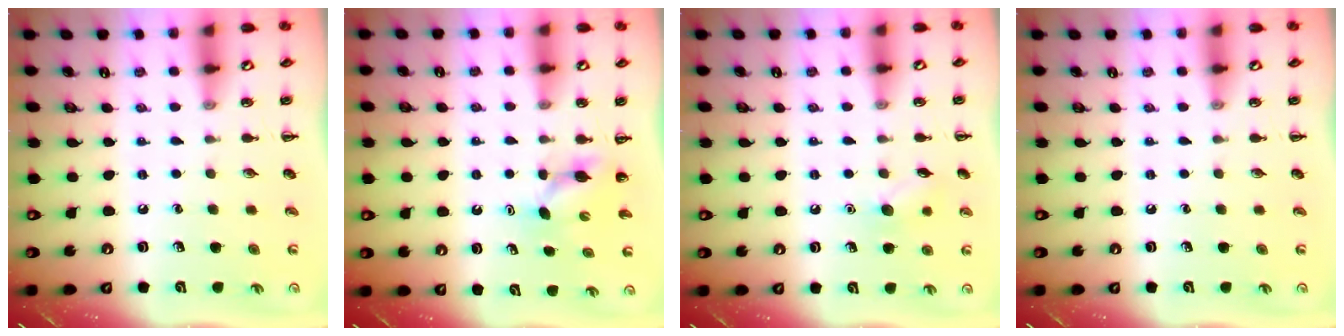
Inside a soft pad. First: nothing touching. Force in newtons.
{"total": 4.1, "press": 4.0, "slide": 0.9}
{"total": 8.3, "press": 8.1, "slide": 1.8}
{"total": 0.0}